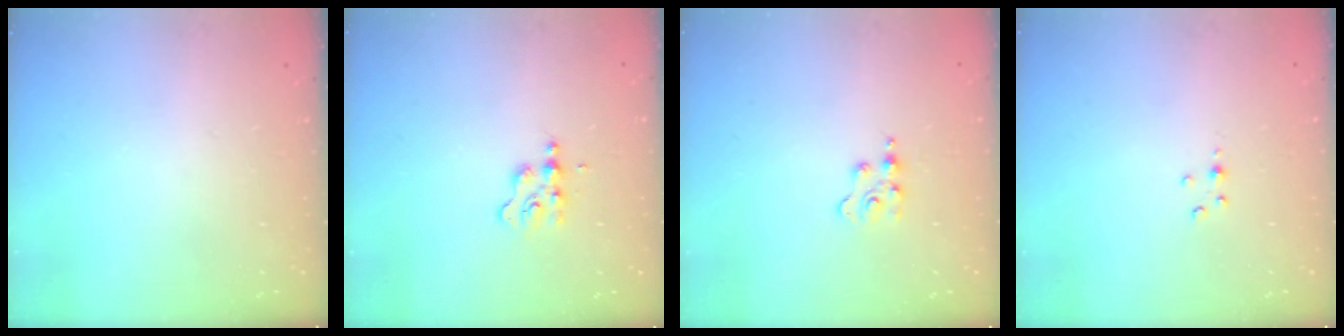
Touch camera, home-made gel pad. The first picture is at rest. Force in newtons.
{"total": 2.4, "press": 2.4, "slide": 0.3}
{"total": 2.5, "press": 2.5, "slide": 0.4}
{"total": 2.0, "press": 2.0, "slide": 0.3}